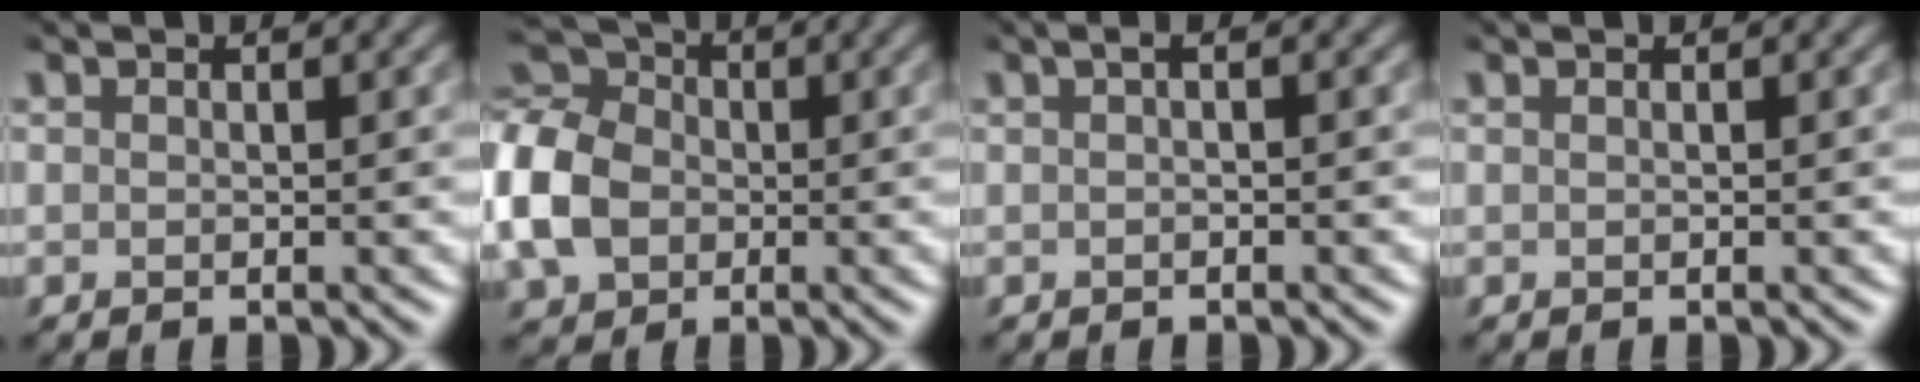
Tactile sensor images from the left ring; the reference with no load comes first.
{"total": 7.8, "force": [-1.8, 6.0, 4.6], "torque": [-0.118, 0.007, -0.056]}
{"total": 0.7, "force": [0.0, 0.1, 0.7], "torque": [-0.013, 0.000, -0.001]}
{"total": 0.0}